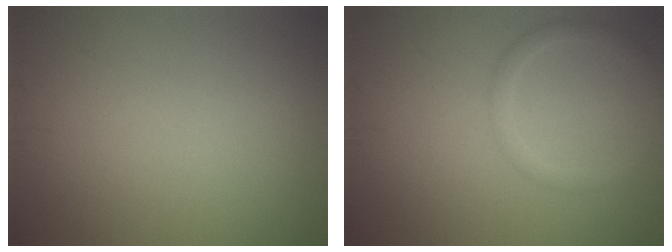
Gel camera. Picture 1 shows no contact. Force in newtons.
{"total": 1.9, "press": 1.9, "slide": 0.2}